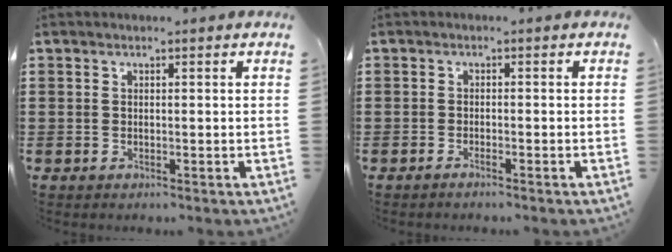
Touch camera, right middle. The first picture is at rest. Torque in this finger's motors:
{"motor_torque": [-0.35, 0.31, 0.00, -0.01]}